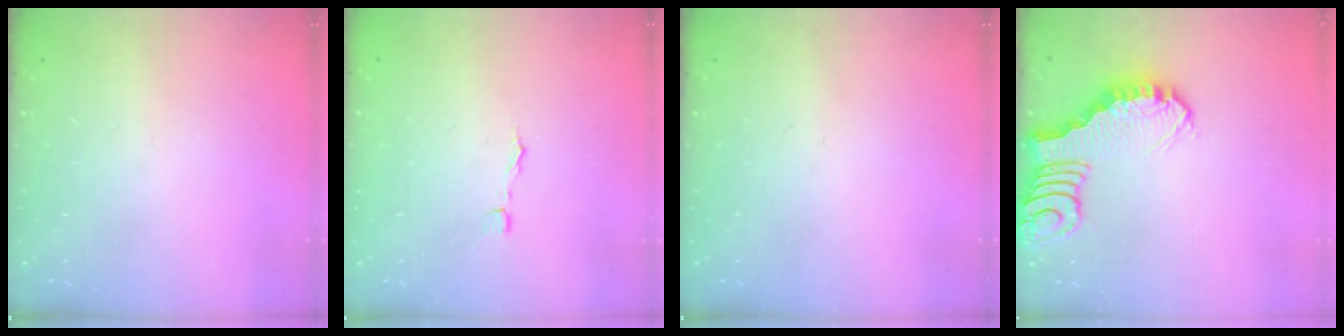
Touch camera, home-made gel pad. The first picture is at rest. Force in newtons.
{"total": 1.9, "press": 1.9, "slide": 0.1}
{"total": 0.0}
{"total": 3.0, "press": 2.9, "slide": 0.4}